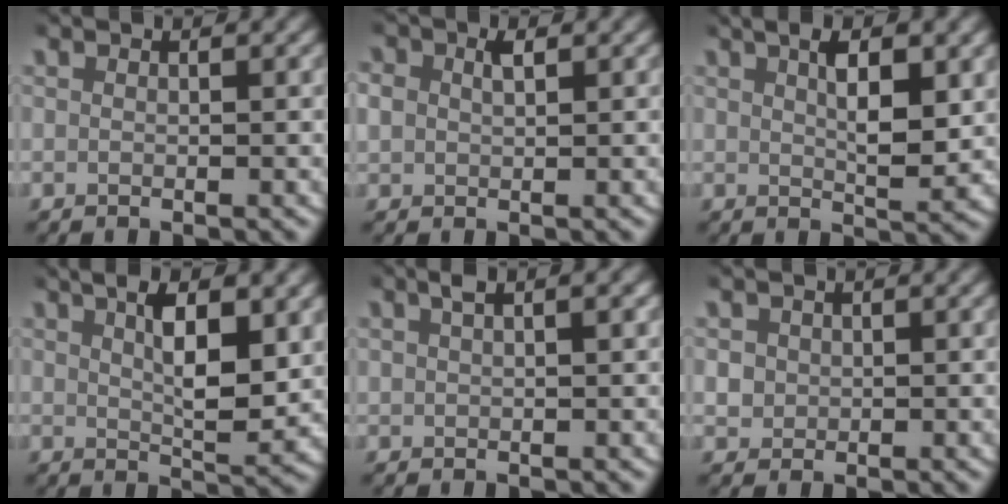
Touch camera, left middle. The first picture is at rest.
{"total": 2.3, "force": [0.5, 1.9, 1.3], "torque": [-0.040, 0.003, 0.013]}
{"total": 5.5, "force": [2.5, 2.1, 4.5], "torque": [-0.061, 0.000, 0.040]}
{"total": 6.3, "force": [2.9, 2.3, 5.1], "torque": [-0.076, -0.004, 0.049]}
{"total": 2.0, "force": [1.2, 0.7, 1.5], "torque": [-0.023, 0.013, 0.021]}
{"total": 2.6, "force": [0.2, 2.5, 0.7], "torque": [-0.026, -0.006, 0.008]}